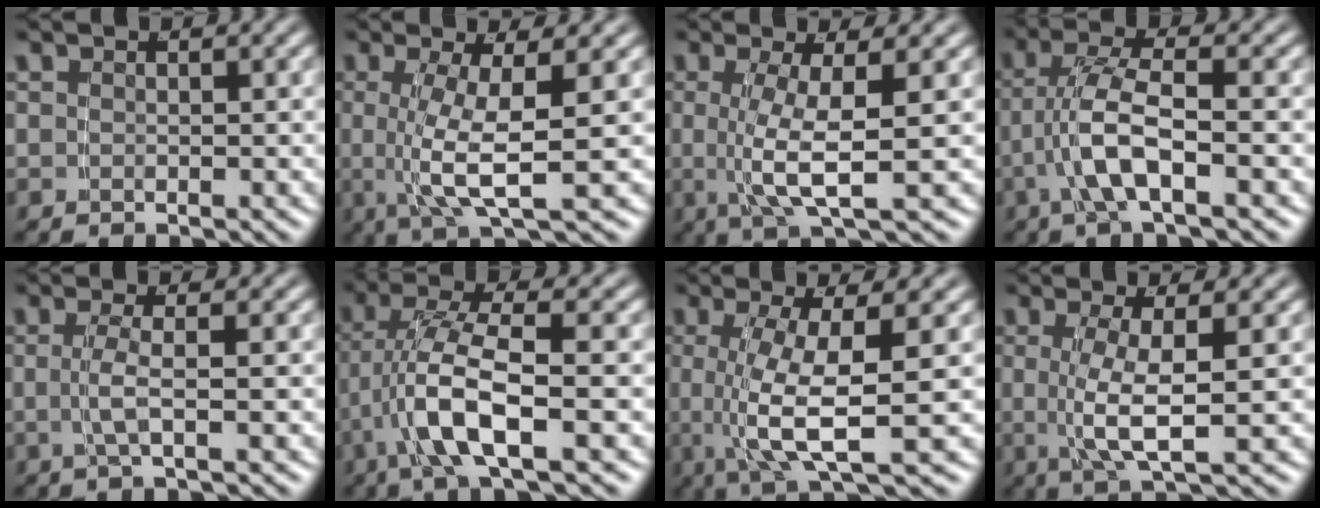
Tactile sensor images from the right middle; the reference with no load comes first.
{"total": 5.8, "force": [-0.6, 1.1, 5.6], "torque": [-0.109, -0.014, -0.002]}
{"total": 5.1, "force": [-0.5, 0.7, 5.1], "torque": [-0.101, -0.012, -0.002]}
{"total": 4.3, "force": [-0.5, 0.9, 4.2], "torque": [-0.087, -0.004, -0.007]}
{"total": 2.1, "force": [-0.3, -0.6, 2.0], "torque": [-0.044, -0.004, -0.001]}
{"total": 5.9, "force": [-0.3, 1.7, 5.7], "torque": [-0.121, -0.008, -0.001]}
{"total": 6.6, "force": [-0.7, 1.7, 6.3], "torque": [-0.118, -0.015, -0.004]}
{"total": 4.6, "force": [-0.3, 0.6, 4.6], "torque": [-0.095, -0.011, 0.002]}